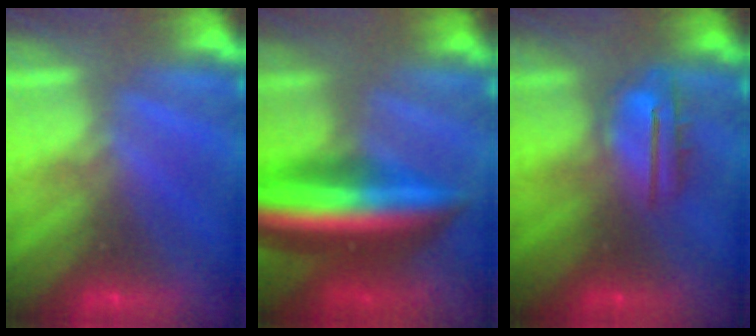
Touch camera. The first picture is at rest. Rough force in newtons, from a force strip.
{"total": 7.7}
{"total": 4.6}